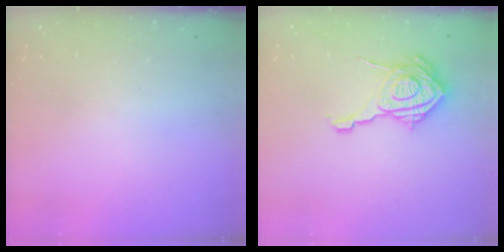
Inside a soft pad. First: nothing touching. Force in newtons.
{"total": 17.3, "press": 17.3, "slide": 0.6}